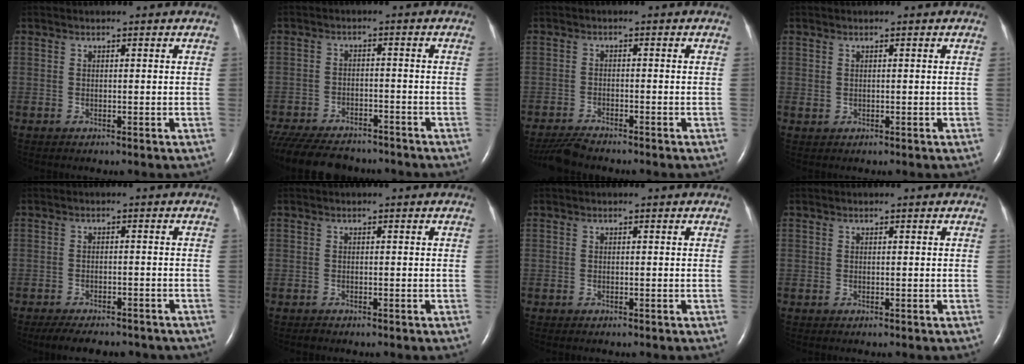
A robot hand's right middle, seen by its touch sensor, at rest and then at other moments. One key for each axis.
{"total": 17.5, "fx": -14.9, "fy": 6.0, "fz": 7.1, "tx": -0.193, "ty": -0.027, "tz": -0.214}
{"total": 4.5, "fx": -4.2, "fy": 0.4, "fz": 1.6, "tx": -0.034, "ty": -0.018, "tz": -0.076}
{"total": 0.6, "fx": 0.2, "fy": 0.4, "fz": 0.3, "tx": -0.002, "ty": 0.000, "tz": 0.006}
{"total": 10.9, "fx": -9.2, "fy": 3.7, "fz": 4.5, "tx": -0.073, "ty": -0.002, "tz": -0.113}
{"total": 0.5, "fx": -0.5, "fy": 0.2, "fz": 0.1, "tx": -0.007, "ty": -0.002, "tz": -0.009}
{"total": 0.0}
{"total": 0.0}